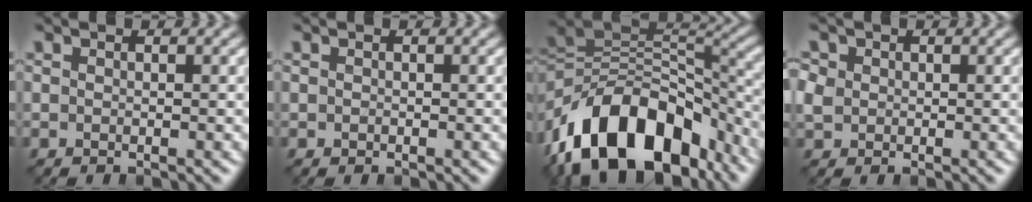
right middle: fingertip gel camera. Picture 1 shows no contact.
{"total": 0.0}
{"total": 15.3, "force": [-8.9, 8.5, 9.1], "torque": [-0.158, 0.016, -0.166]}
{"total": 1.8, "force": [0.4, 1.6, 0.7], "torque": [-0.013, 0.006, 0.002]}